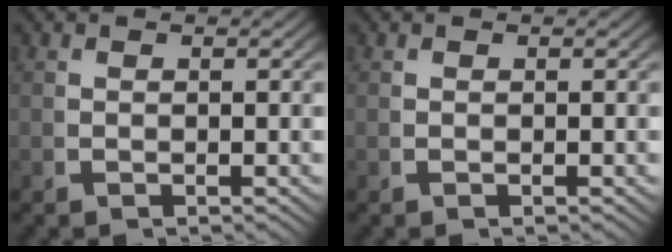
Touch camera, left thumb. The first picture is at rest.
{"total": 0.0}